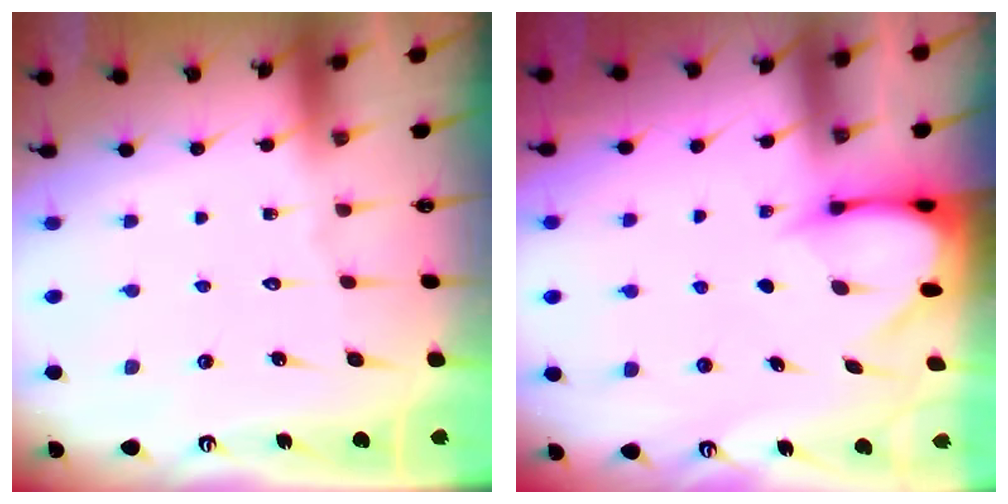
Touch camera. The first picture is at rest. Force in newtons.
{"total": 3.3, "press": 3.3, "slide": 0.2}